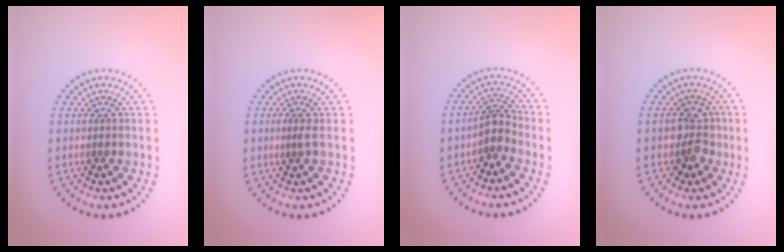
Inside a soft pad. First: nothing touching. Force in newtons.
{"total": 0.8, "press": 0.4, "slide": 0.7}
{"total": 2.4, "press": 1.9, "slide": 1.4}
{"total": 2.8, "press": 2.6, "slide": 1.1}